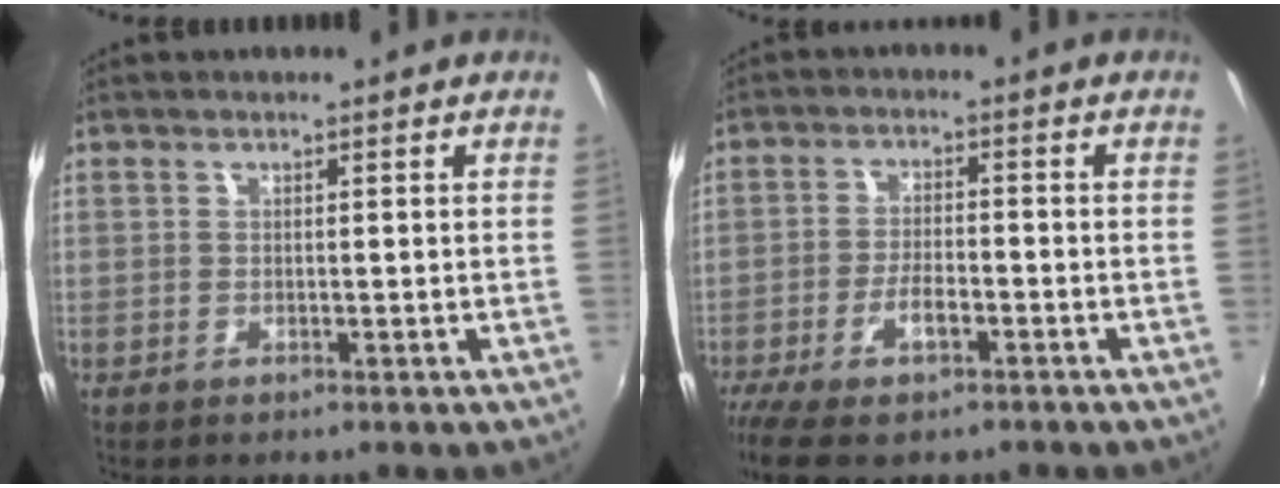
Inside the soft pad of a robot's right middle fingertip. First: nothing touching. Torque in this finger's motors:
{"motor_torque": [1.11, -1.03, 0.34, 0.06]}